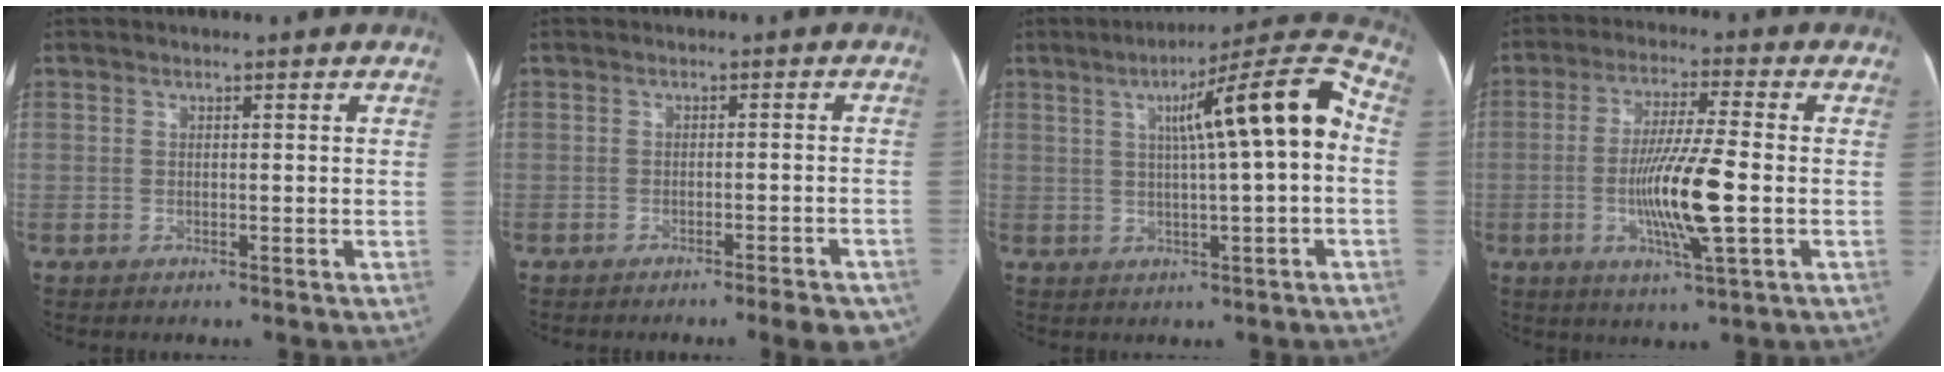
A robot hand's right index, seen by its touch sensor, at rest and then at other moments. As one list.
[{"total": 7.3, "force": [-5.7, 1.2, 4.4], "torque": [-0.035, 0.010, -0.074]}, {"total": 13.6, "force": [1.7, 0.8, 13.5], "torque": [-0.193, 0.038, 0.022]}, {"total": 11.7, "force": [-2.3, 0.6, 11.5], "torque": [-0.218, -0.010, -0.044]}]